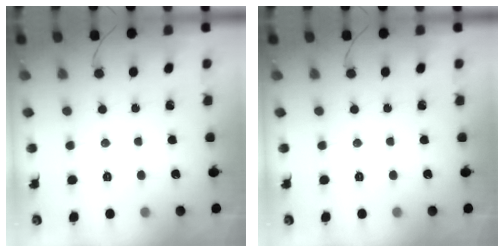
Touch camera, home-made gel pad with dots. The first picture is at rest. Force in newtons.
{"total": 0.0}